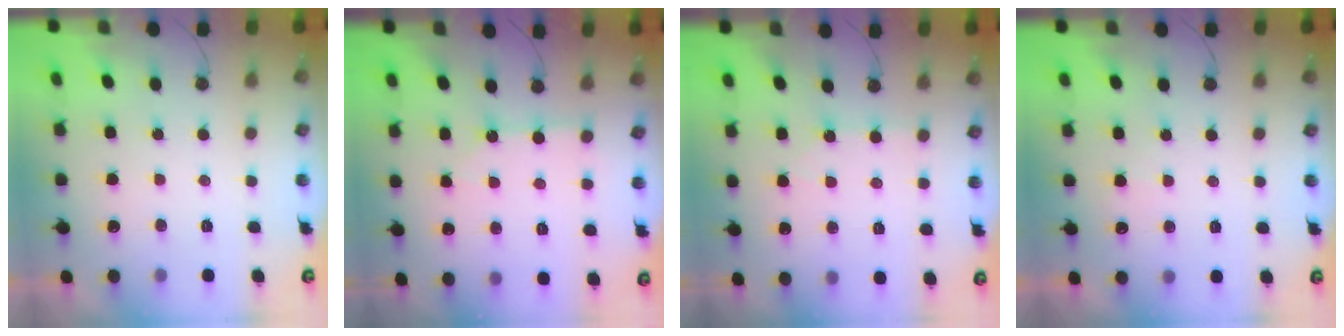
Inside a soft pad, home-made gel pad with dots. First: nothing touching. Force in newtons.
{"total": 2.6, "press": 2.6, "slide": 0.1}
{"total": 2.5, "press": 2.5, "slide": 0.5}
{"total": 3.0, "press": 3.0, "slide": 0.4}